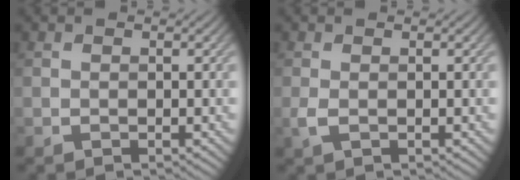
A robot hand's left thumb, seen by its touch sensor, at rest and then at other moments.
{"total": 1.2, "force": [0.0, 0.4, 1.1], "torque": [-0.031, 0.000, -0.002]}